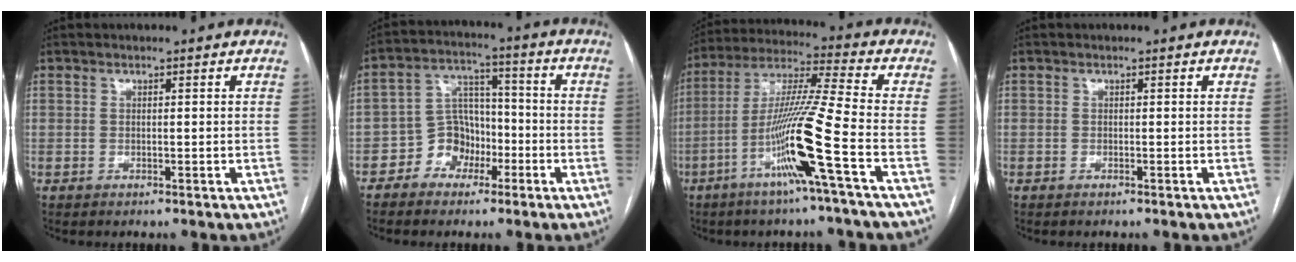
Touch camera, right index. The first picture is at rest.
{"total": 7.3, "force": [-3.5, 5.7, 2.8], "torque": [-0.054, 0.029, -0.059]}
{"total": 14.3, "force": [-5.6, -2.0, 13.1], "torque": [-0.254, -0.008, -0.109]}
{"total": 0.0}